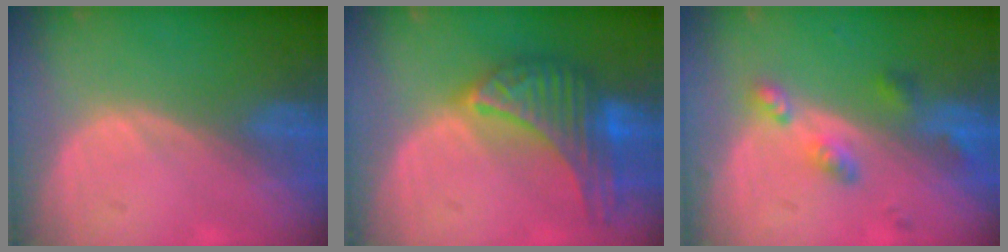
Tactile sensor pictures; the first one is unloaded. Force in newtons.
{"total": 10.0, "press": 10.0, "slide": 0.6}
{"total": 5.2, "press": 4.8, "slide": 2.0}